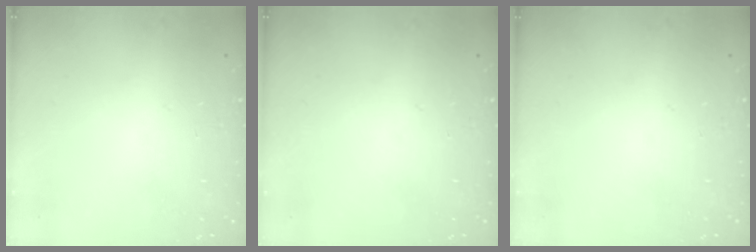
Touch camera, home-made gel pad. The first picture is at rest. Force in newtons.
{"total": 0.0}
{"total": 0.0}